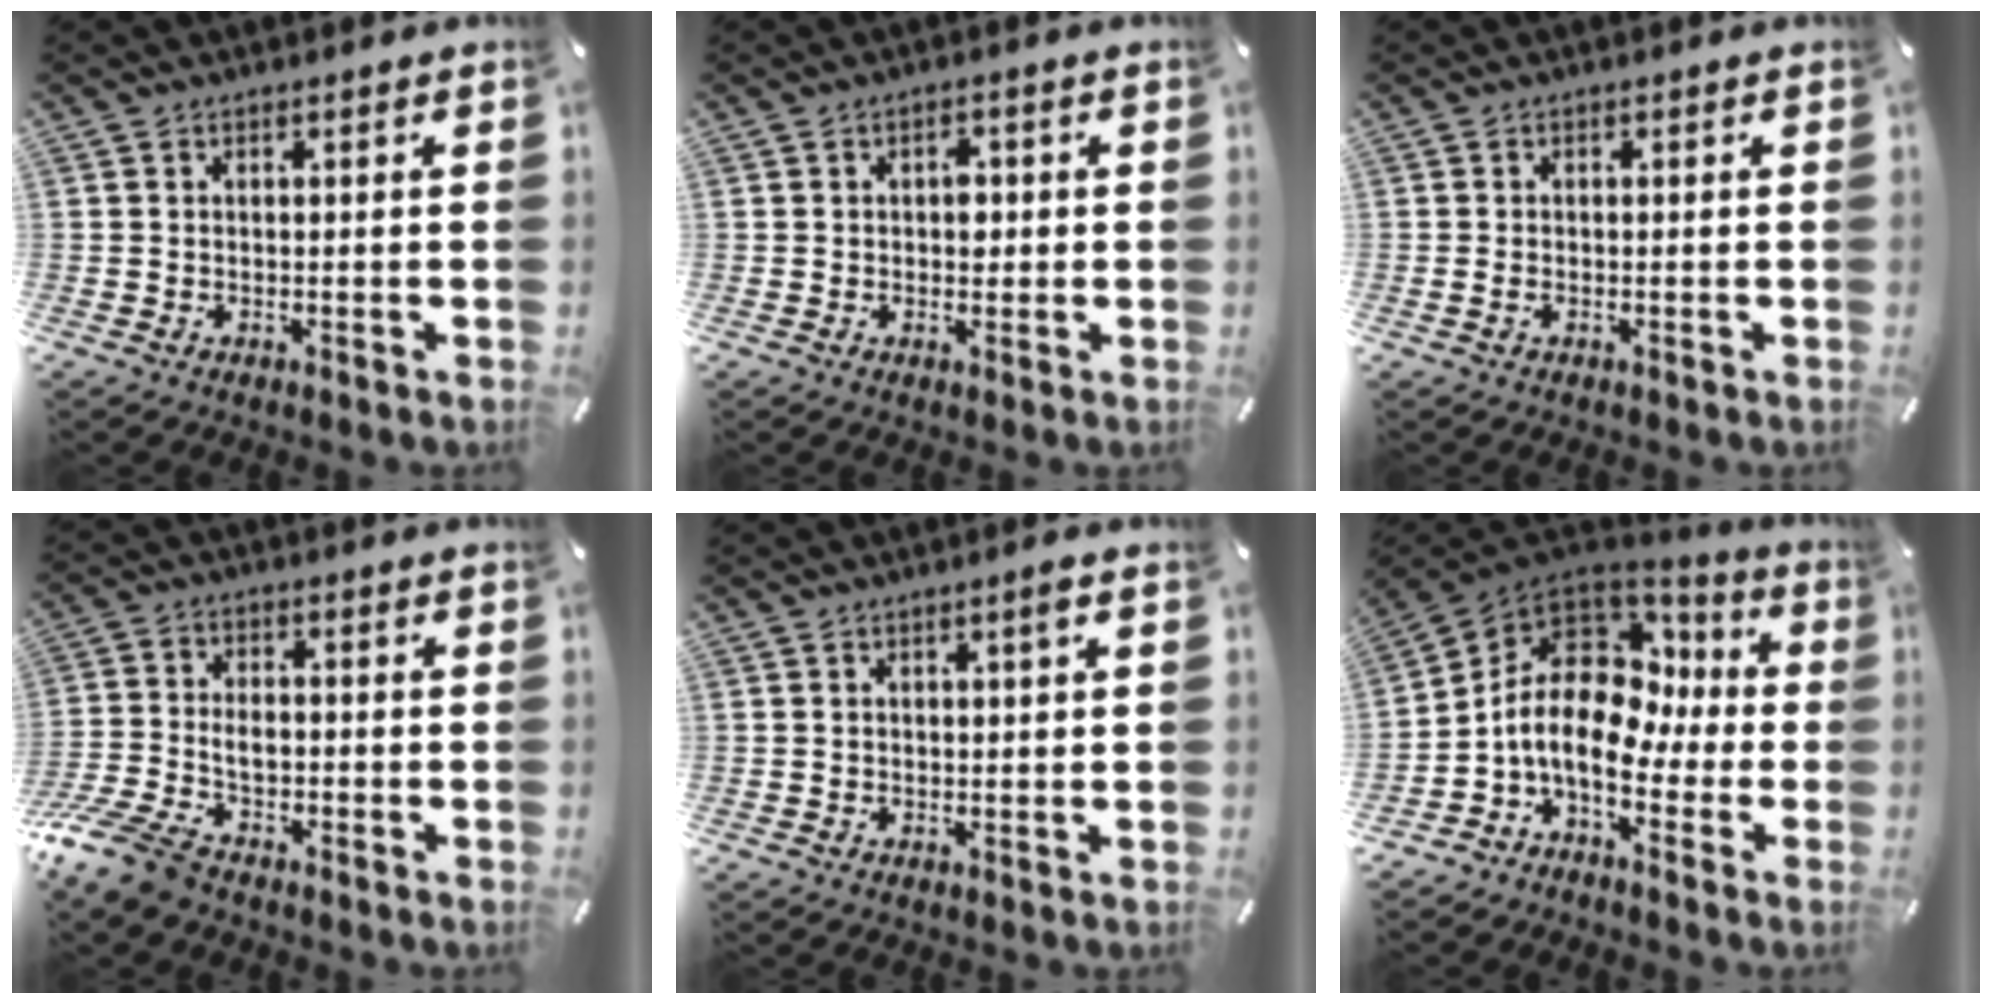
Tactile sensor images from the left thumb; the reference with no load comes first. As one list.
[{"total": 3.1, "force": [0.2, 2.2, 2.2], "torque": [-0.021, -0.002, -0.005]}, {"total": 1.2, "force": [-0.4, 0.6, 0.9], "torque": [-0.017, 0.000, -0.007]}, {"total": 8.8, "force": [-5.1, 4.9, 5.1], "torque": [-0.122, 0.012, -0.101]}, {"total": 1.7, "force": [0.8, 0.4, 1.5], "torque": [-0.022, 0.000, 0.009]}, {"total": 12.4, "force": [-2.1, 8.4, 8.9], "torque": [-0.192, -0.001, -0.044]}]